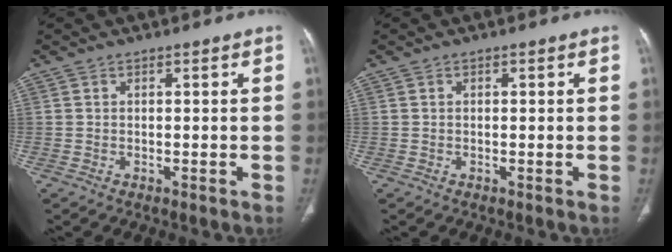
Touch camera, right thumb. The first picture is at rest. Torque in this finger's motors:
{"motor_torque": [-0.09, -0.25, -0.44, 0.24, 0.03]}